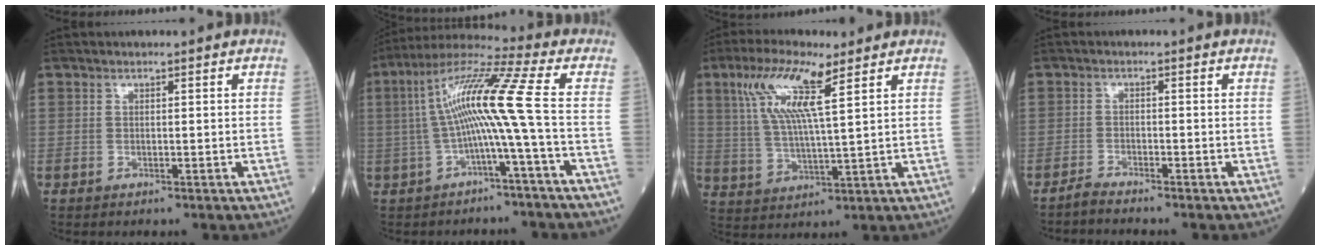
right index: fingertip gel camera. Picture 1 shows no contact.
{"total": 11.6, "force": [-0.8, -1.7, 11.4], "torque": [-0.217, 0.037, -0.018]}
{"total": 10.9, "force": [5.2, 1.0, 9.5], "torque": [-0.196, 0.010, 0.098]}
{"total": 1.9, "force": [-1.9, -0.5, 0.1], "torque": [-0.009, -0.006, -0.039]}